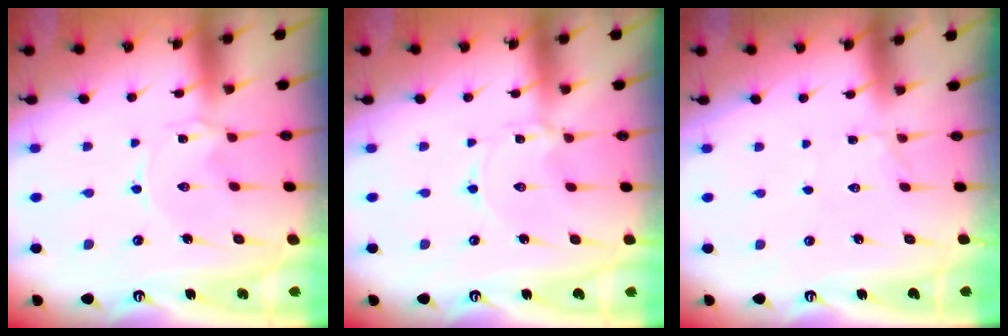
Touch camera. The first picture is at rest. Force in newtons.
{"total": 0.9, "press": 0.9, "slide": 0.1}
{"total": 1.8, "press": 1.8, "slide": 0.4}